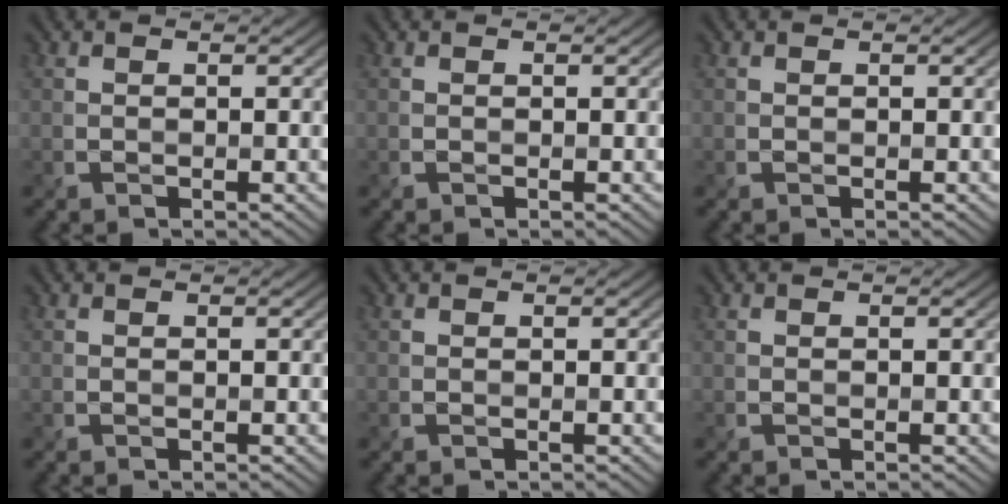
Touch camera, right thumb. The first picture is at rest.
{"total": 0.0}
{"total": 0.0}
{"total": 0.0}
{"total": 0.0}
{"total": 0.0}